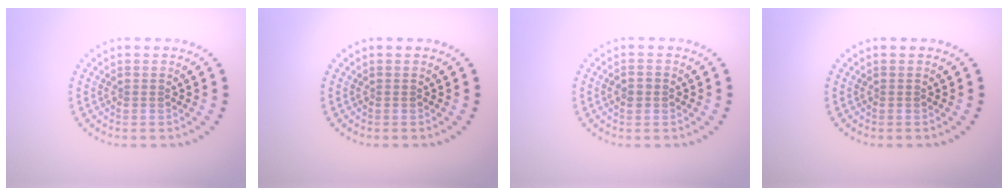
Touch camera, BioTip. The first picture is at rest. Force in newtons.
{"total": 0.0}
{"total": 0.9, "press": 0.9, "slide": 0.0}
{"total": 0.0}